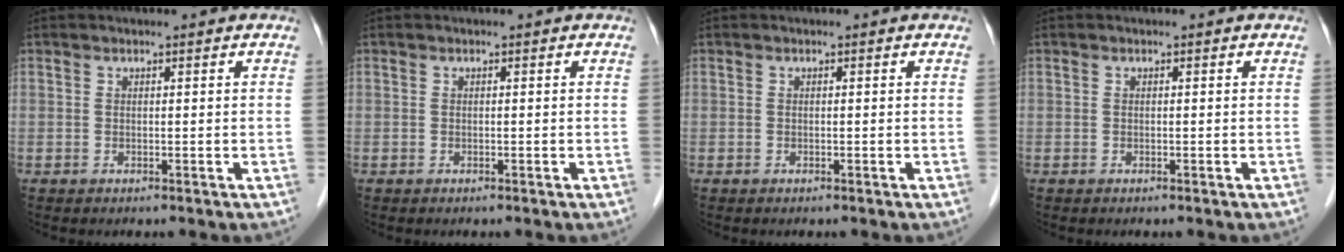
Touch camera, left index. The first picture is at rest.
{"total": 0.0}
{"total": 0.0}
{"total": 0.0}